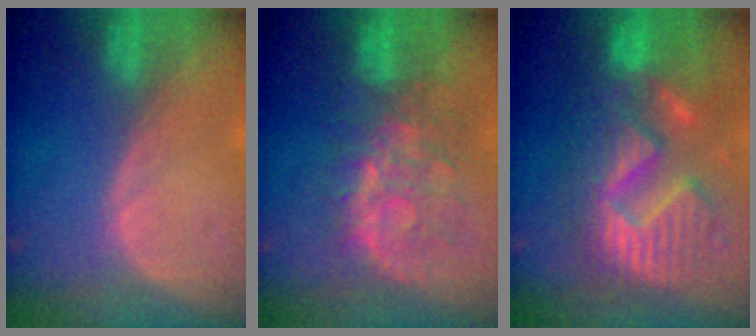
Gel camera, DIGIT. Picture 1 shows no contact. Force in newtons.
{"total": 8.6, "press": 8.5, "slide": 1.5}
{"total": 13.2, "press": 13.2, "slide": 1.3}